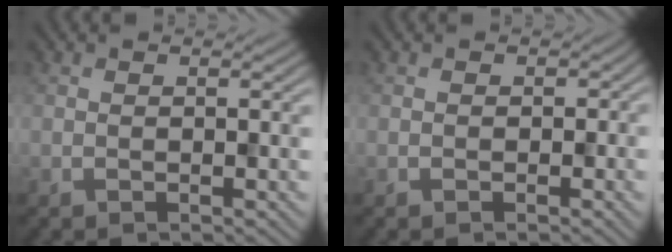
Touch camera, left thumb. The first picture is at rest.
{"total": 0.6, "force": [-0.1, 0.6, -0.2], "torque": [0.007, -0.003, -0.005]}